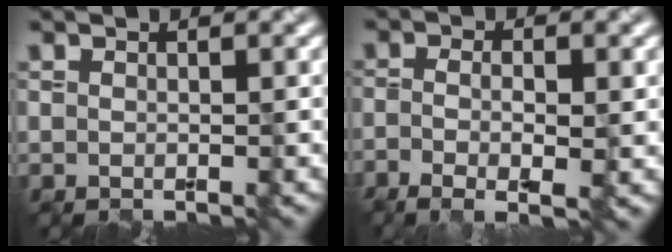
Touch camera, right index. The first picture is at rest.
{"total": 3.5, "force": [-1.5, 0.6, 3.1], "torque": [-0.063, -0.003, -0.019]}